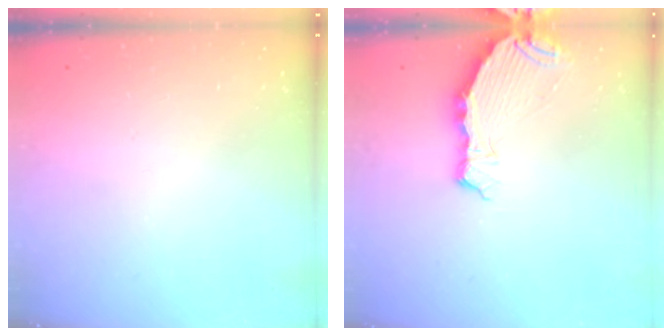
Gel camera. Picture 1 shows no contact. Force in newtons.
{"total": 8.2, "press": 6.8, "slide": 4.5}